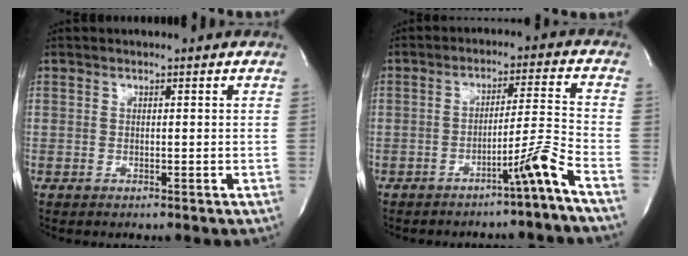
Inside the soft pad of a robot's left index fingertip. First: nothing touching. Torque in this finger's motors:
{"motor_torque": [0.20, 0.13, -0.07, 0.00]}